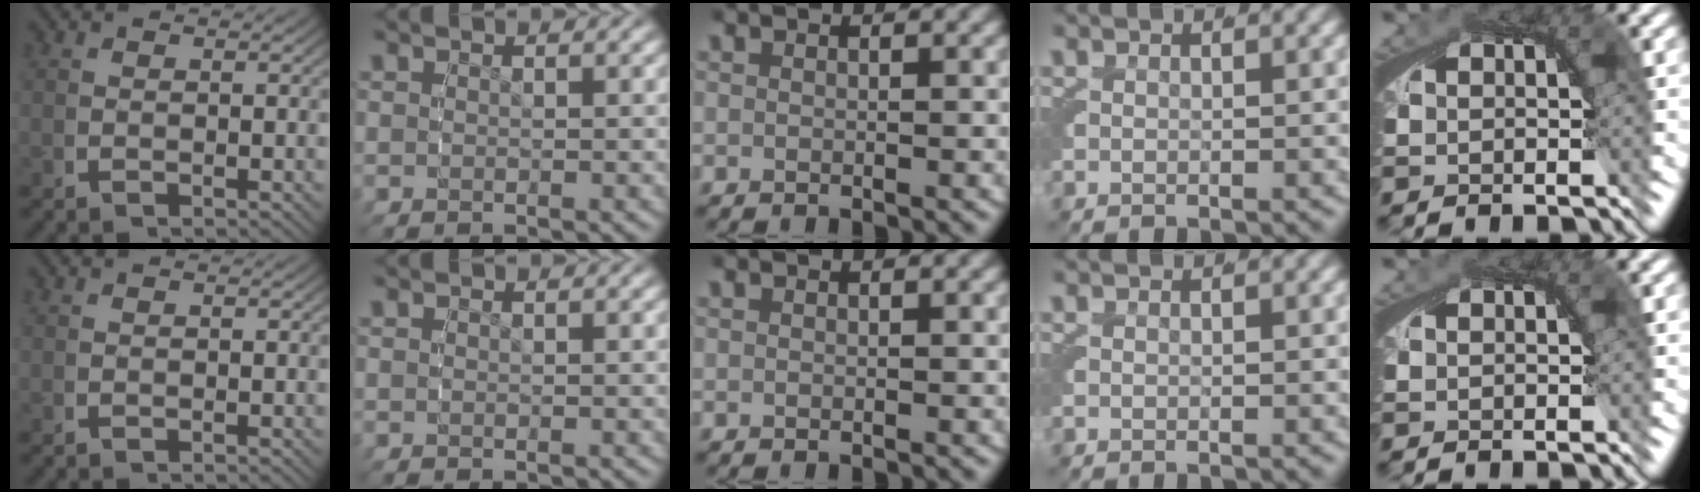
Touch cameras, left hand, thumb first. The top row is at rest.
{}